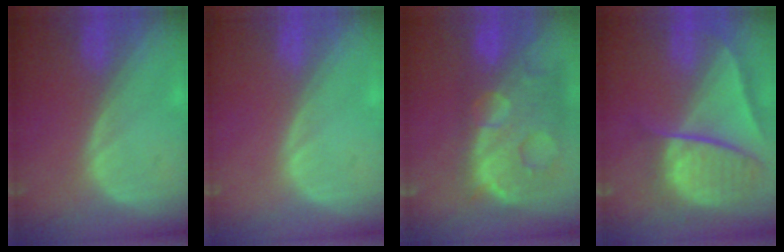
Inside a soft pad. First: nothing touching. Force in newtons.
{"total": 0.0}
{"total": 14.3, "press": 11.6, "slide": 8.4}
{"total": 10.2, "press": 8.6, "slide": 5.4}